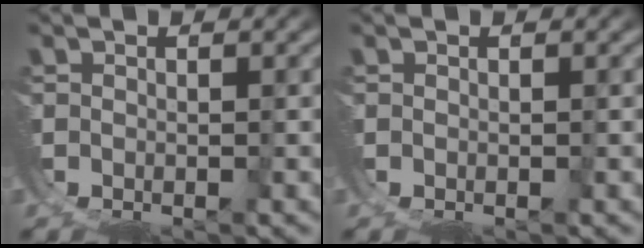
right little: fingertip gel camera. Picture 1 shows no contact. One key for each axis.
{"total": 0.0}